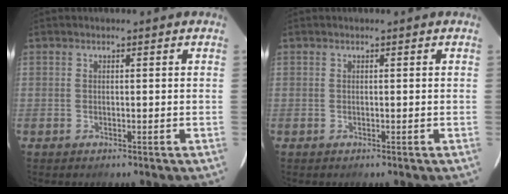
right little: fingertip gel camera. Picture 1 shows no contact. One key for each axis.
{"total": 0.0}